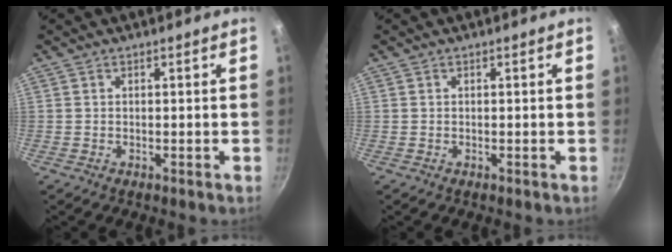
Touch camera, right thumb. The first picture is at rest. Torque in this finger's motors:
{"motor_torque": [-0.15, -0.17, 0.18, 0.02, 0.03]}